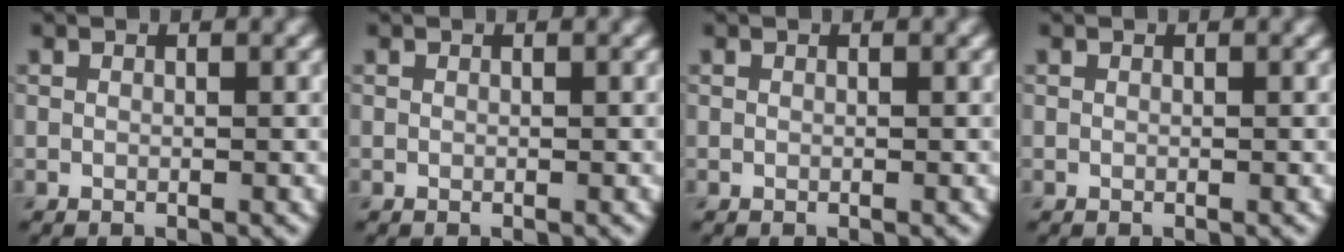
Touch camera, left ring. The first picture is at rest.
{"total": 0.0}
{"total": 0.0}
{"total": 0.0}